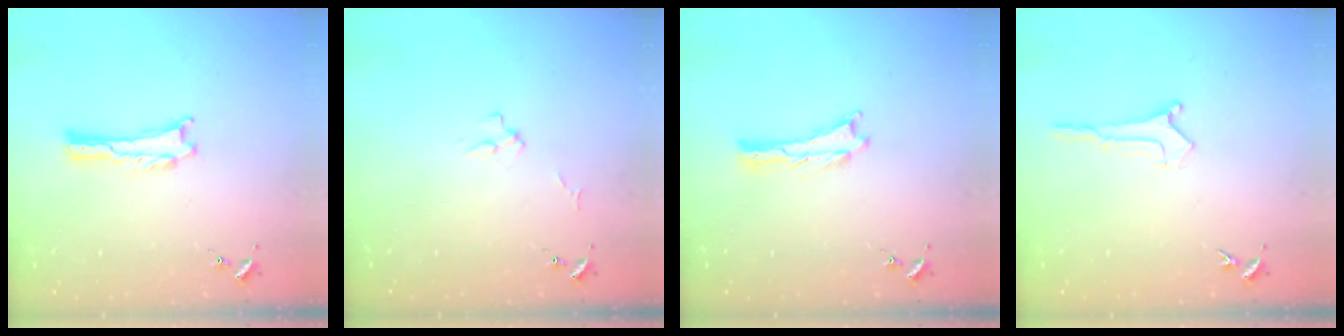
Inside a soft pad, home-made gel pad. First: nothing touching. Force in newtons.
{"total": 2.7, "press": 2.7, "slide": 0.3}
{"total": 0.0}
{"total": 0.0}